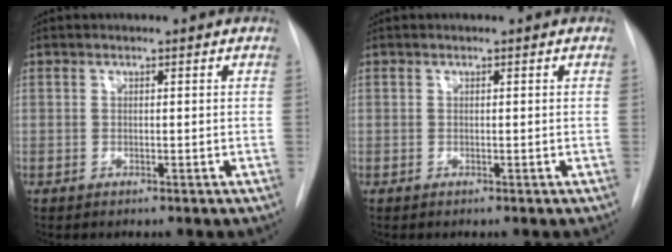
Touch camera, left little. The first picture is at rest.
{"total": 0.0}